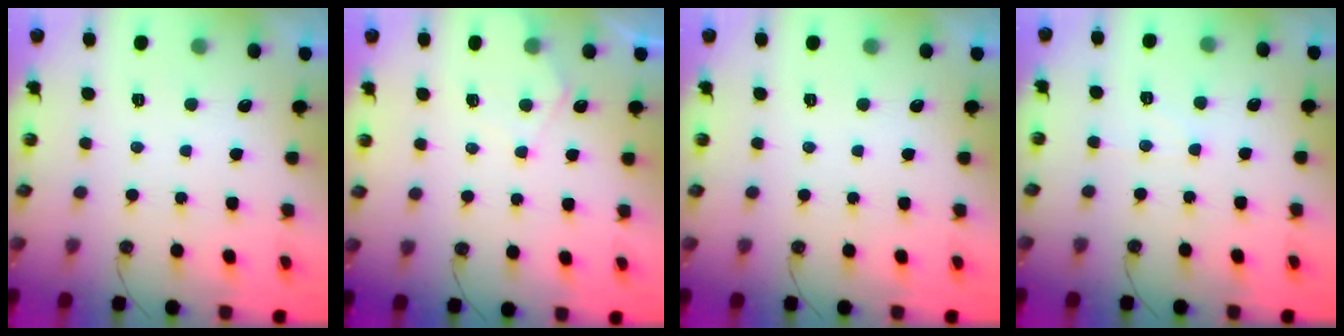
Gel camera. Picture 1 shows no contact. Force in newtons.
{"total": 6.7, "press": 6.7, "slide": 0.6}
{"total": 0.0}
{"total": 3.8, "press": 3.7, "slide": 0.6}